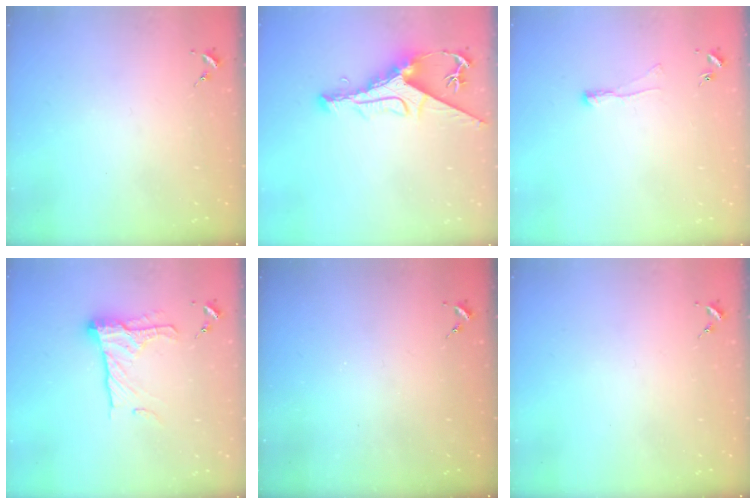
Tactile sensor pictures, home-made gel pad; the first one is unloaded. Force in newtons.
{"total": 10.6, "press": 10.5, "slide": 1.4}
{"total": 4.5, "press": 4.4, "slide": 0.8}
{"total": 16.1, "press": 16.1, "slide": 1.1}
{"total": 0.0}
{"total": 0.0}